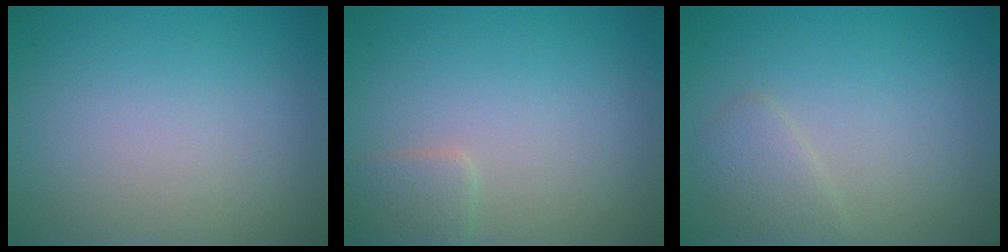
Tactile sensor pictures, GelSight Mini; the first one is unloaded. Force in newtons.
{"total": 1.6, "press": 1.6, "slide": 0.1}
{"total": 1.7, "press": 1.7, "slide": 0.0}